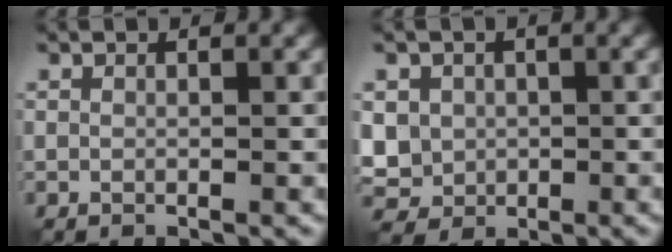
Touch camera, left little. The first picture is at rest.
{"total": 4.7, "force": [0.7, 4.3, 1.9], "torque": [-0.052, 0.007, 0.009]}